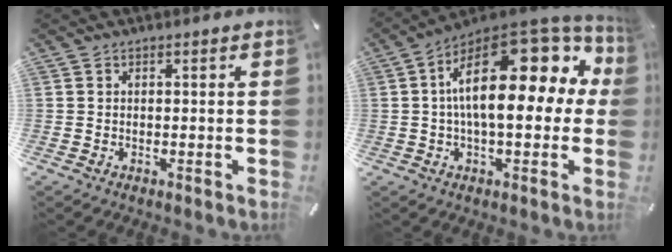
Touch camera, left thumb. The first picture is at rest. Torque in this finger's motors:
{"motor_torque": [1.34, 1.46, 2.77, 0.00, 0.76]}